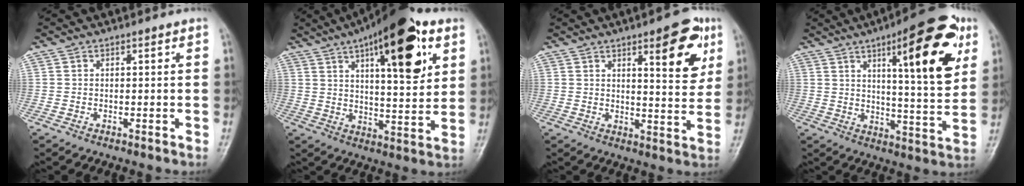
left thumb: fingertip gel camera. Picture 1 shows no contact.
{"total": 20.6, "force": [9.4, 7.2, 16.9], "torque": [-0.219, -0.024, 0.137]}
{"total": 11.2, "force": [5.2, 3.4, 9.3], "torque": [-0.097, -0.026, 0.068]}
{"total": 18.1, "force": [7.9, 4.4, 15.6], "torque": [-0.196, -0.030, 0.110]}